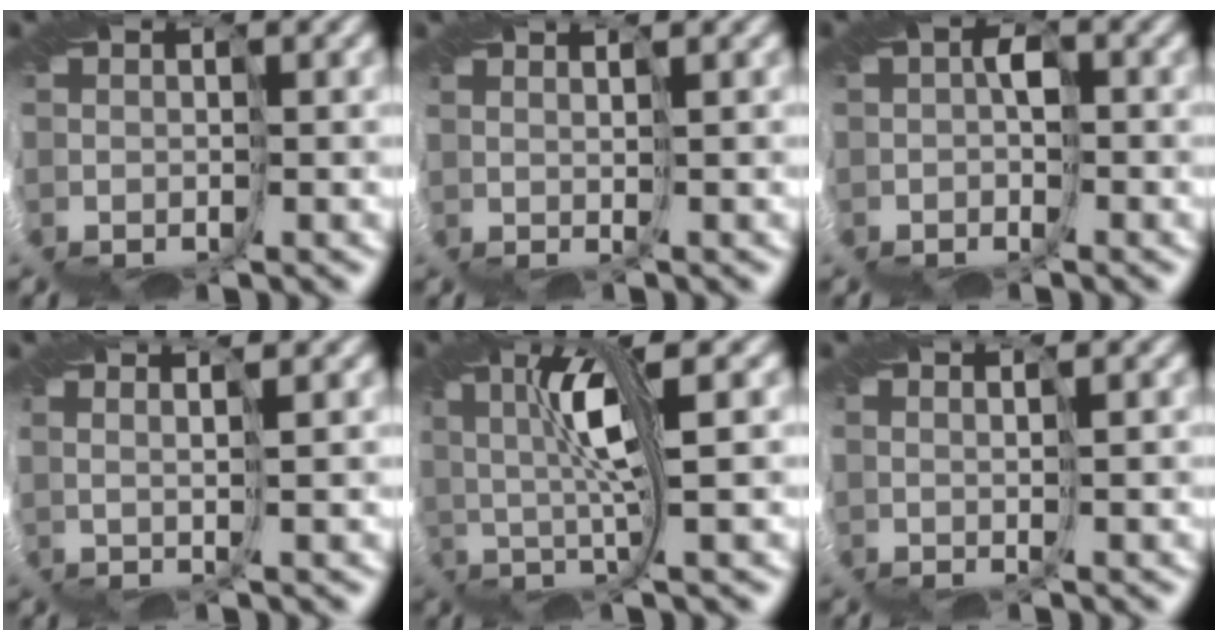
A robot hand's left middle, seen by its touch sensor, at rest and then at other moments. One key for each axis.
{"total": 1.9, "fx": 1.5, "fy": -0.1, "fz": 1.1, "tx": -0.002, "ty": 0.027, "tz": 0.006}
{"total": 0.8, "fx": -0.3, "fy": 0.1, "fz": 0.7, "tx": -0.018, "ty": 0.005, "tz": -0.008}
{"total": 4.1, "fx": 2.7, "fy": 0.7, "fz": 3.0, "tx": -0.024, "ty": 0.037, "tz": 0.016}
{"total": 5.1, "fx": 1.3, "fy": -0.2, "fz": 5.0, "tx": -0.103, "ty": 0.008, "tz": 0.023}
{"total": 2.2, "fx": 1.7, "fy": 0.0, "fz": 1.5, "tx": -0.006, "ty": 0.028, "tz": 0.005}